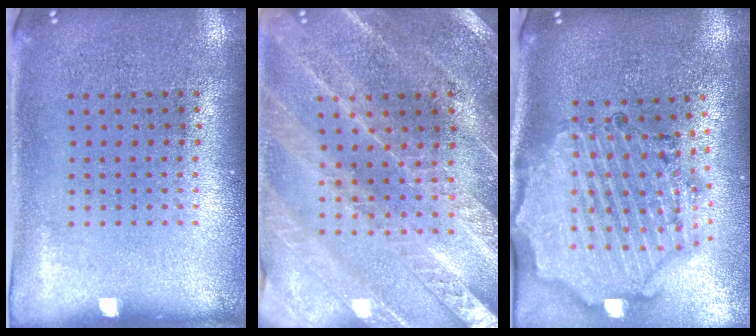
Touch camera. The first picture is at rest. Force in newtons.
{"total": 2.4, "press": 2.4, "slide": 0.4}
{"total": 2.7, "press": 2.4, "slide": 1.1}